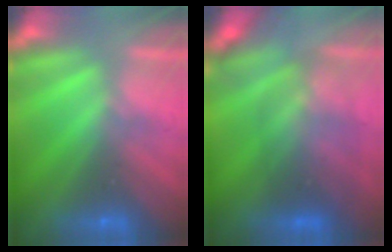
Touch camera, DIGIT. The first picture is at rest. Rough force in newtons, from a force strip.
{"total": 2.6}